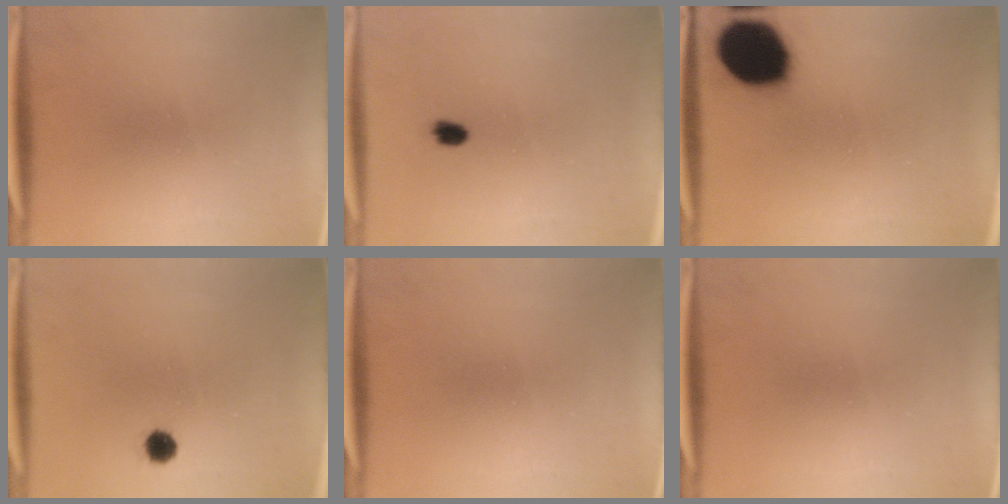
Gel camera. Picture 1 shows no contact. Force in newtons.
{"total": 2.7}
{"total": 19.0}
{"total": 2.4}
{"total": 0.0}
{"total": 0.0}